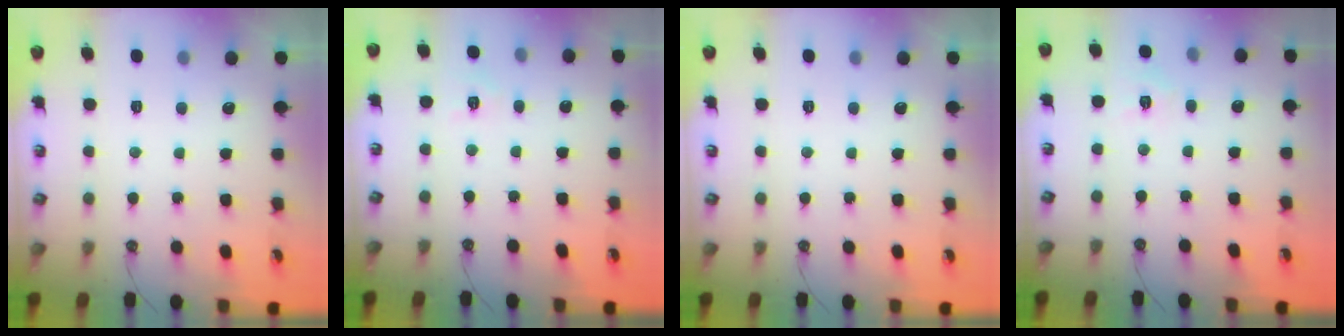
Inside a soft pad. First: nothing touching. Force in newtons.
{"total": 4.9, "press": 4.8, "slide": 0.6}
{"total": 0.0}
{"total": 4.2, "press": 4.1, "slide": 0.5}